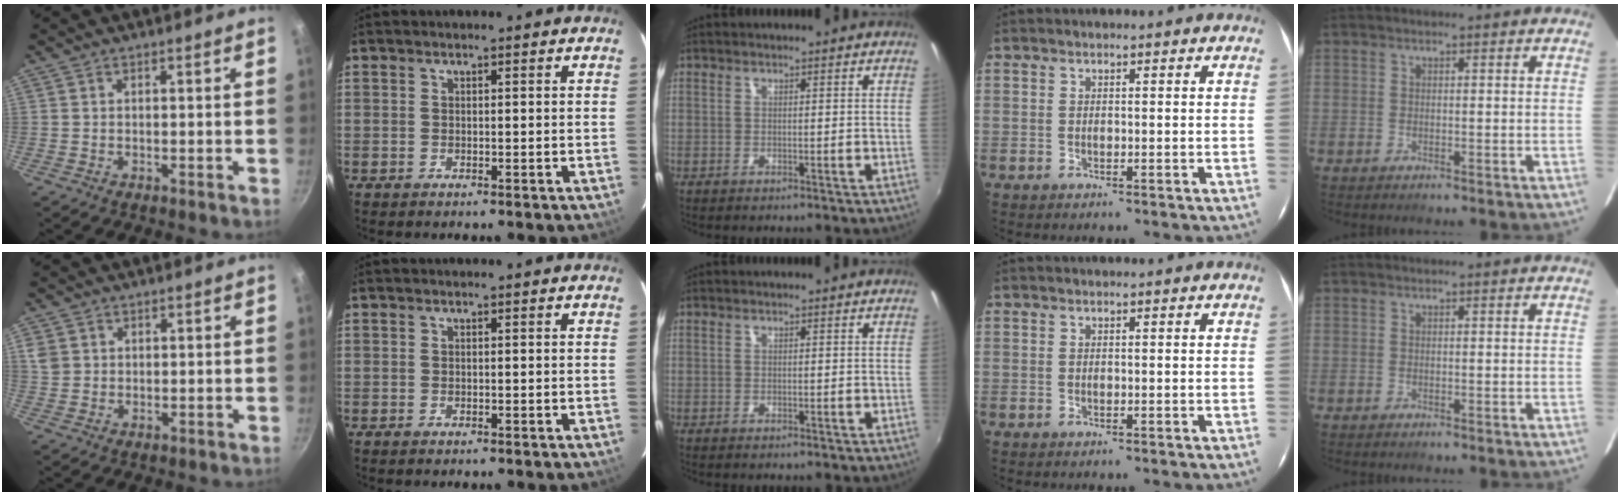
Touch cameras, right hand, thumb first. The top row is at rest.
{"thumb": {"total": 3.7, "force": [1.3, 3.2, 1.5], "torque": [-0.022, -0.003, 0.027]}}